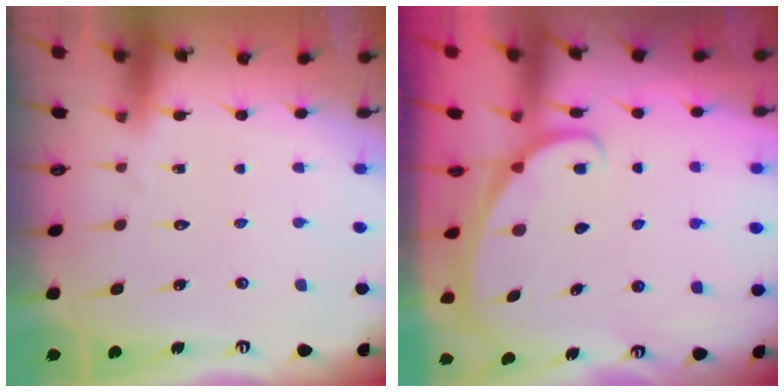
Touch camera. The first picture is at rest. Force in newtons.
{"total": 1.7, "press": 1.7, "slide": 0.1}